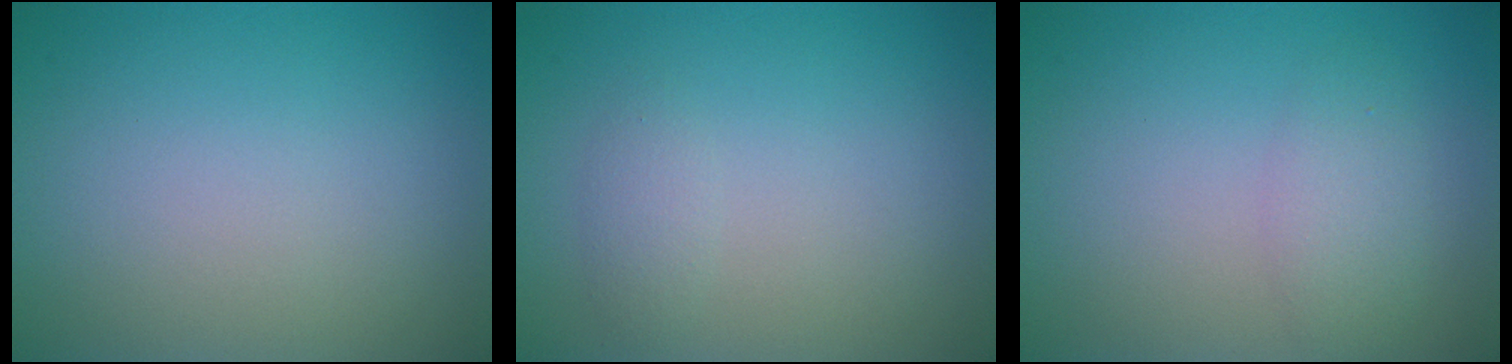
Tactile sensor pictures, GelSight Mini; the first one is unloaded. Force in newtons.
{"total": 1.0, "press": 1.0, "slide": 0.0}
{"total": 2.1, "press": 2.1, "slide": 0.1}